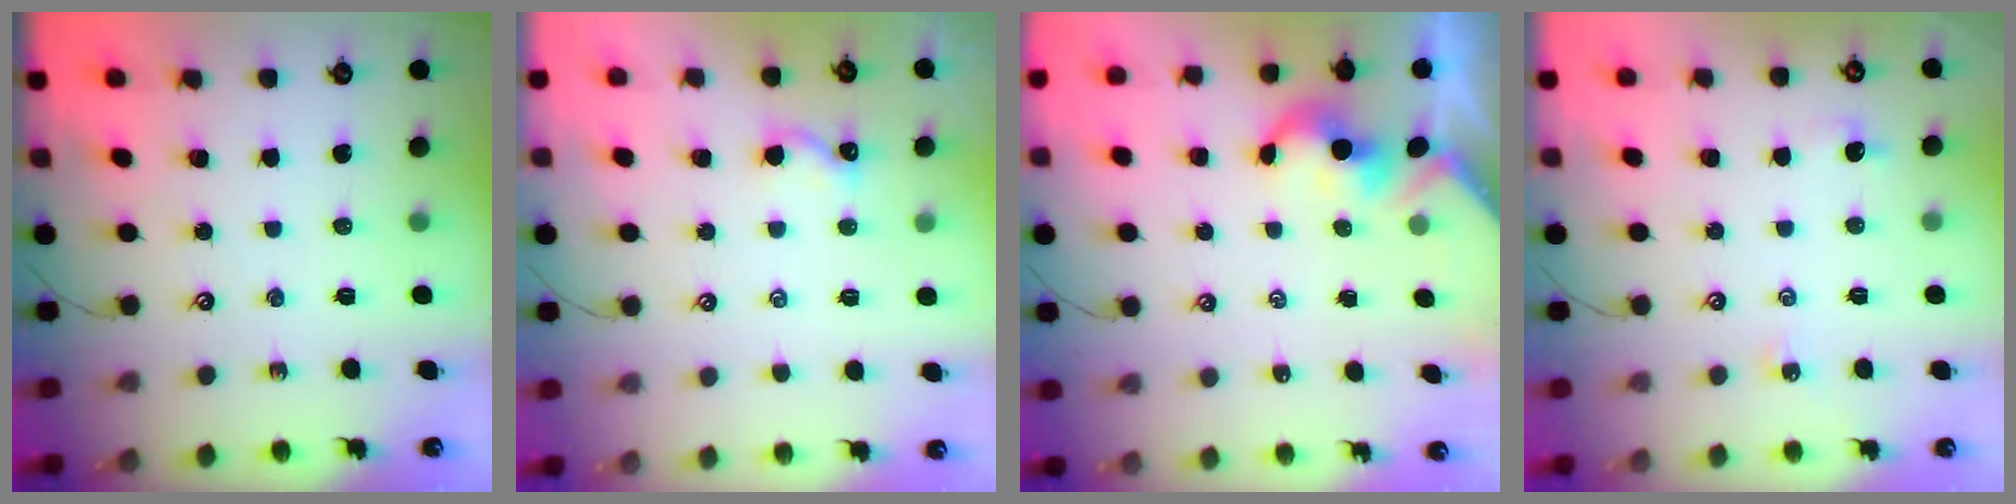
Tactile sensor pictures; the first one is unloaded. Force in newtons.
{"total": 1.7, "press": 1.7, "slide": 0.3}
{"total": 2.3, "press": 2.3, "slide": 0.2}
{"total": 1.4, "press": 1.3, "slide": 0.4}